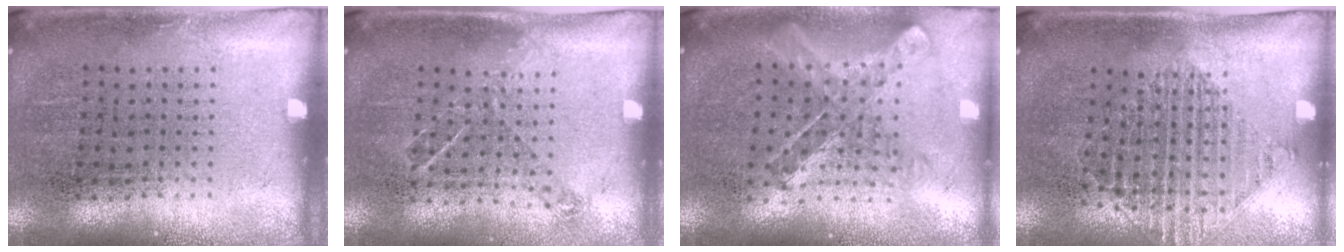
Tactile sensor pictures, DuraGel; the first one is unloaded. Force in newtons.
{"total": 0.8, "press": 0.8, "slide": 0.2}
{"total": 0.9, "press": 0.9, "slide": 0.1}
{"total": 1.4, "press": 1.2, "slide": 0.7}